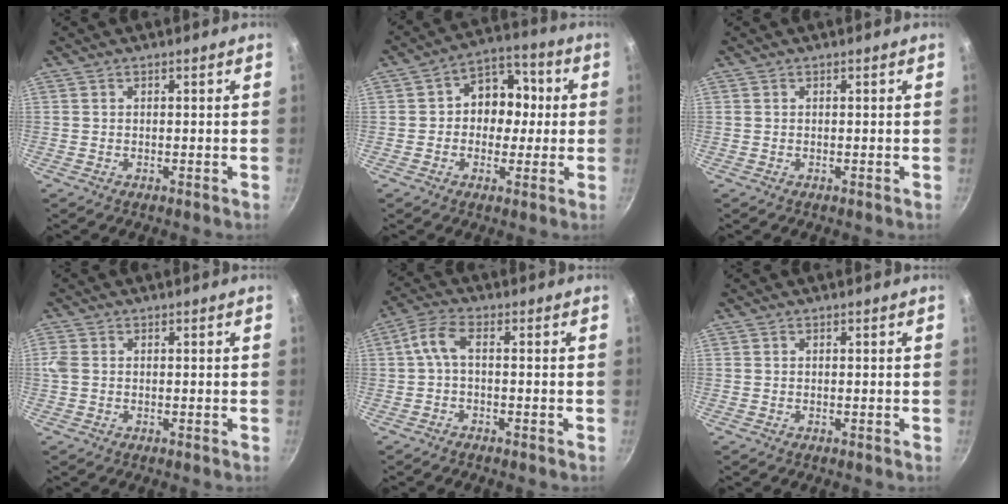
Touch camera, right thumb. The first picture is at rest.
{"total": 10.6, "force": [0.3, 8.6, 6.3], "torque": [-0.031, 0.025, -0.011]}
{"total": 0.0}
{"total": 2.1, "force": [0.1, 1.6, 1.4], "torque": [-0.032, 0.002, 0.000]}
{"total": 4.5, "force": [-0.8, 1.7, 4.0], "torque": [-0.105, 0.019, -0.025]}
{"total": 0.0}